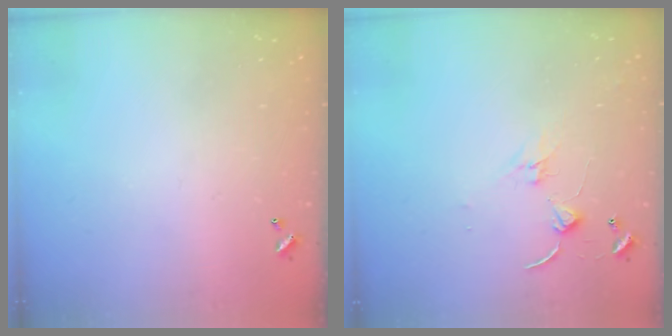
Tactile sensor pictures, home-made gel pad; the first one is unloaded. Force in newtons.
{"total": 0.6, "press": 0.5, "slide": 0.3}